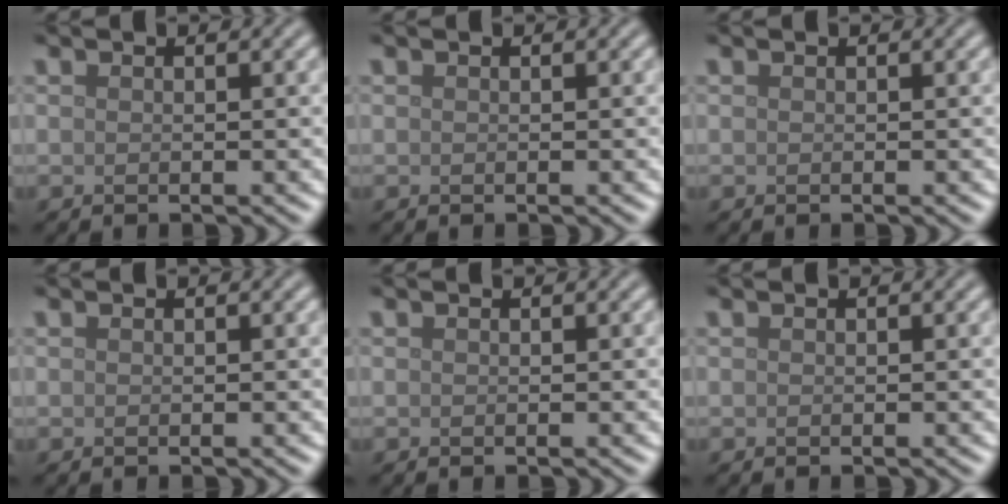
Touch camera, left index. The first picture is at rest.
{"total": 0.0}
{"total": 0.0}
{"total": 0.0}
{"total": 0.0}
{"total": 0.0}